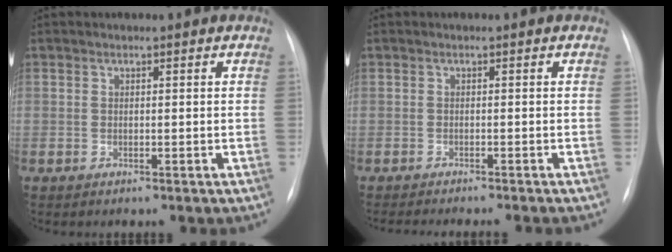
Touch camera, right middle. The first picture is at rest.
{"total": 9.9, "force": [-8.9, 0.5, 4.3], "torque": [-0.041, -0.017, -0.113]}